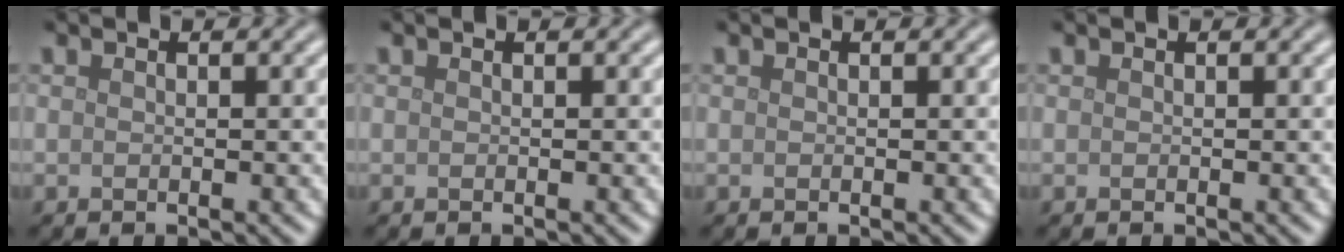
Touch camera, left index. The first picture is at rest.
{"total": 0.0}
{"total": 0.0}
{"total": 0.0}